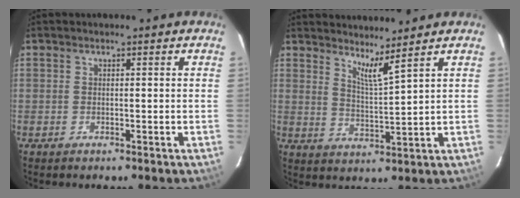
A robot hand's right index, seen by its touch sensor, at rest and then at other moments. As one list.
[{"total": 4.7, "force": [3.9, -0.8, 2.5], "torque": [-0.047, -0.019, 0.067]}]